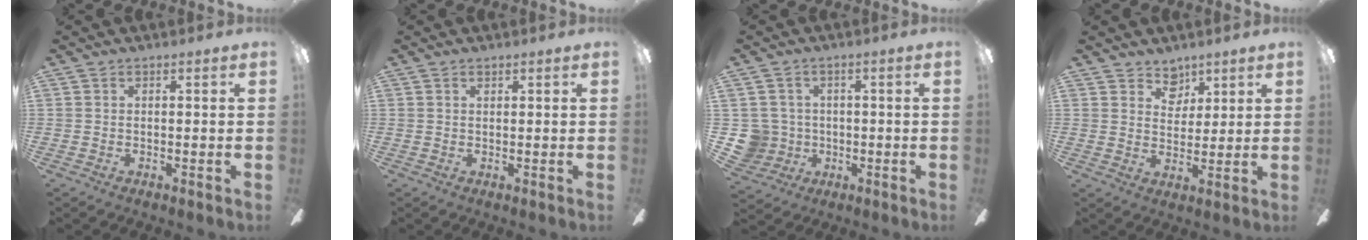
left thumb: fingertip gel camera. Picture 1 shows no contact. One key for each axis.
{"total": 0.8, "fx": 0.6, "fy": 0.4, "fz": 0.2, "tx": -0.005, "ty": 0.000, "tz": 0.012}
{"total": 7.0, "fx": -0.3, "fy": 6.9, "fz": 1.2, "tx": -0.059, "ty": 0.005, "tz": 0.000}
{"total": 5.9, "fx": 4.4, "fy": 3.8, "fz": 0.7, "tx": -0.011, "ty": -0.024, "tz": 0.081}